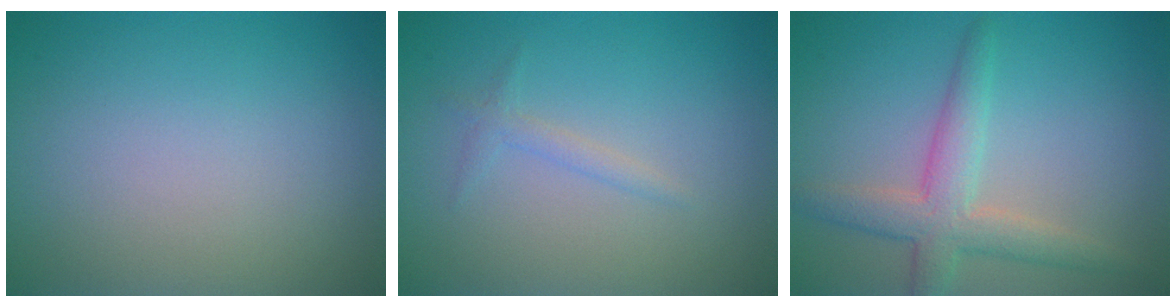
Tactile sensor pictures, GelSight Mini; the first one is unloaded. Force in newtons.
{"total": 1.1, "press": 1.1, "slide": 0.1}
{"total": 4.2, "press": 4.2, "slide": 0.2}